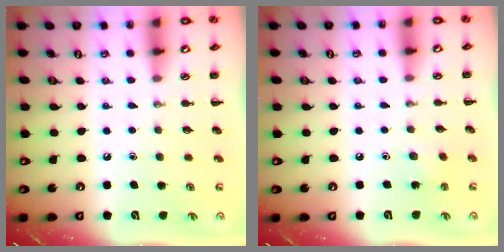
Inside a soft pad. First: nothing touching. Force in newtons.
{"total": 2.2, "press": 2.0, "slide": 0.8}